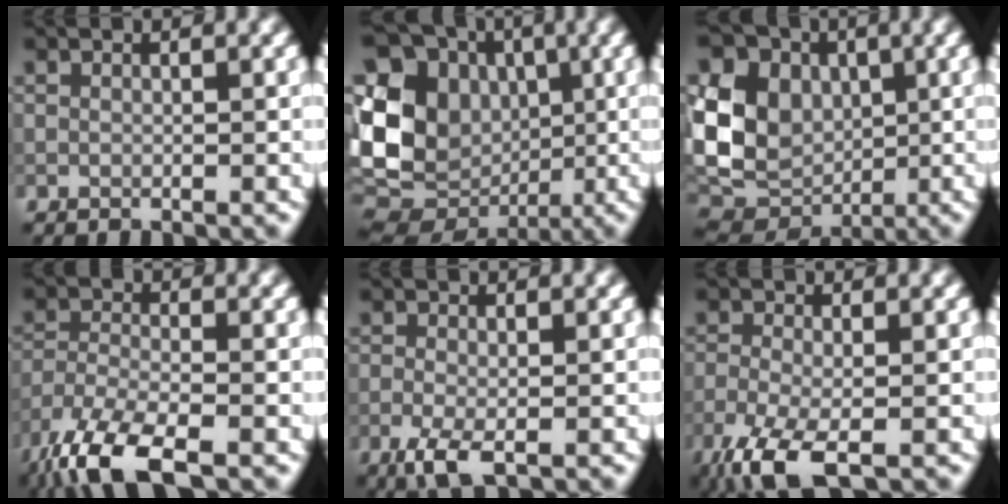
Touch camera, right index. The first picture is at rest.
{"total": 14.2, "force": [-0.4, 11.8, 8.0], "torque": [-0.175, 0.004, -0.001]}
{"total": 12.1, "force": [2.1, 9.7, 6.9], "torque": [-0.149, 0.020, 0.027]}
{"total": 8.7, "force": [-6.3, 2.7, 5.3], "torque": [-0.111, -0.018, -0.129]}
{"total": 3.1, "force": [-1.4, 1.3, 2.4], "torque": [-0.053, -0.006, -0.031]}
{"total": 6.1, "force": [-3.6, 2.1, 4.4], "torque": [-0.099, -0.013, -0.077]}